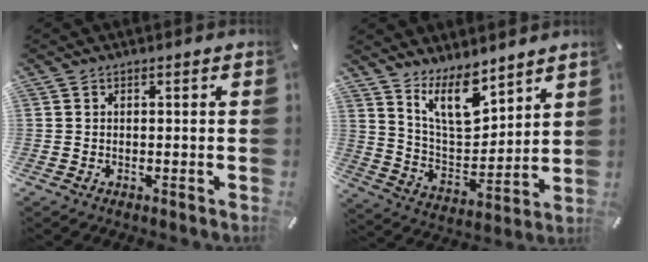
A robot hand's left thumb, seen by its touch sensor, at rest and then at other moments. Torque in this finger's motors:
{"motor_torque": [0.99, -0.42, 1.06, -1.00, 0.12]}